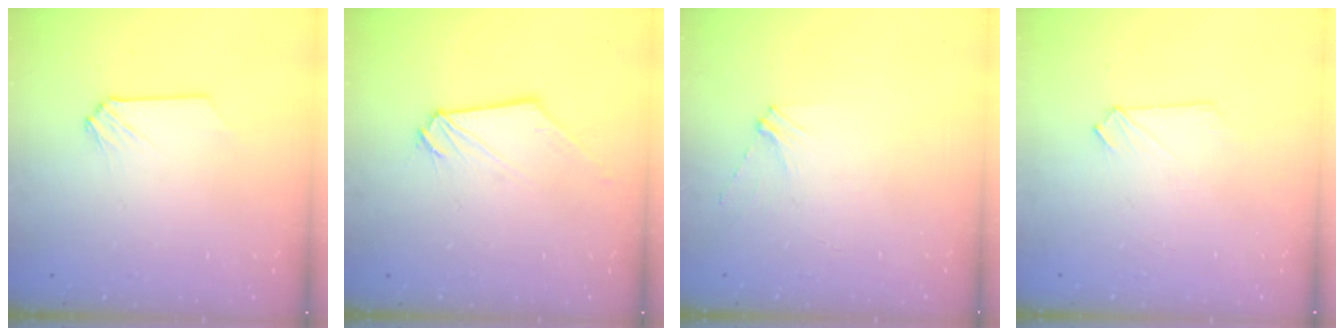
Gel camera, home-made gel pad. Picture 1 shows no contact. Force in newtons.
{"total": 0.9, "press": 0.9, "slide": 0.2}
{"total": 3.8, "press": 3.8, "slide": 0.4}
{"total": 2.6, "press": 2.6, "slide": 0.6}